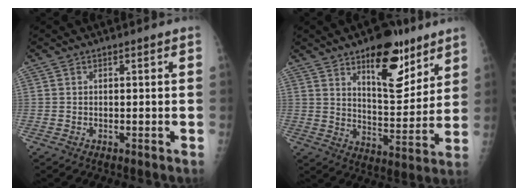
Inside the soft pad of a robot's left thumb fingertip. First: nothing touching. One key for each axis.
{"total": 15.4, "fx": 9.4, "fy": 6.6, "fz": 10.3, "tx": -0.106, "ty": -0.059, "tz": 0.146}